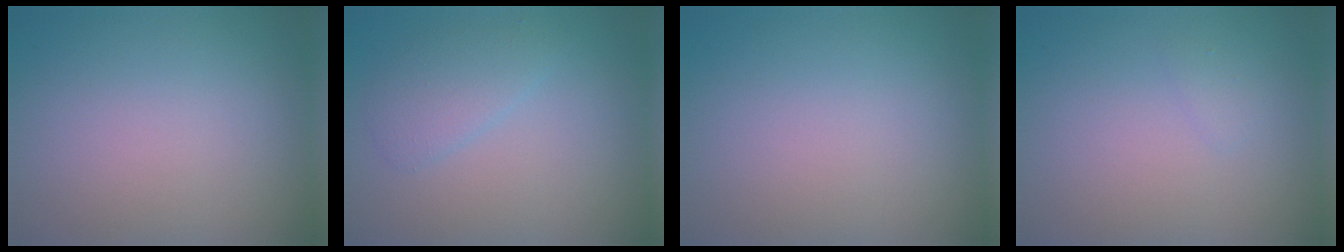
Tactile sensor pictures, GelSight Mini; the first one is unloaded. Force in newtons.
{"total": 2.2, "press": 2.2, "slide": 0.1}
{"total": 0.0}
{"total": 0.6, "press": 0.6, "slide": 0.0}